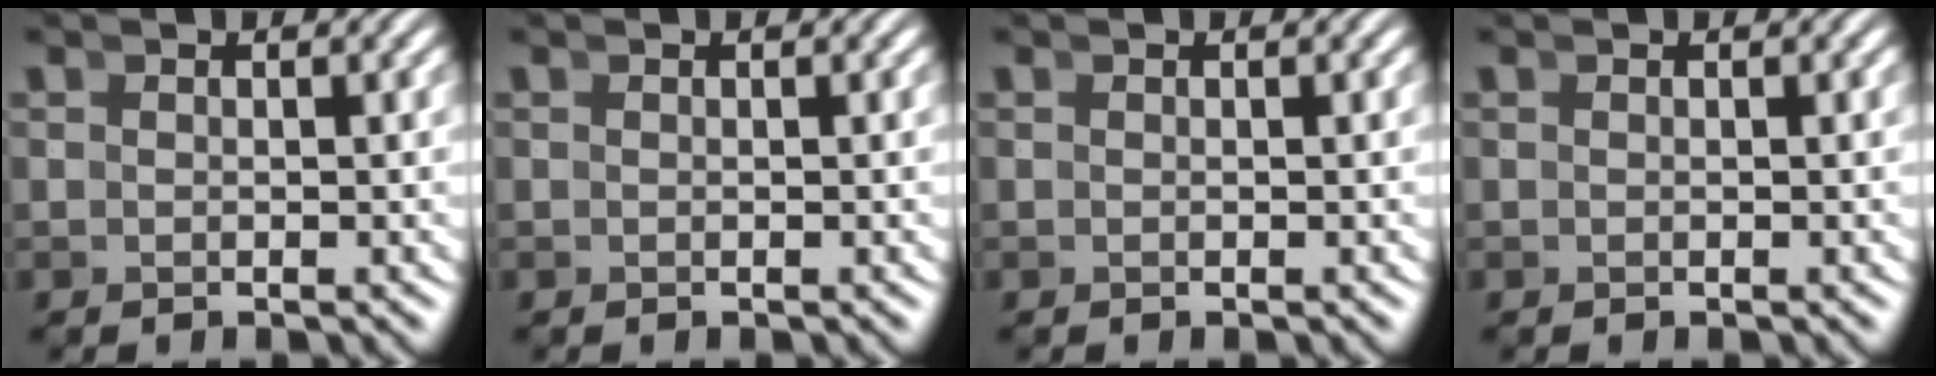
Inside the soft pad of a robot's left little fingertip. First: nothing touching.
{"total": 0.0}
{"total": 0.0}
{"total": 0.0}